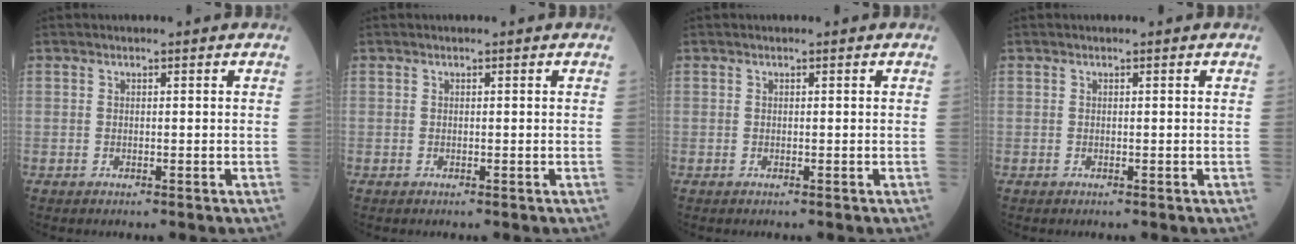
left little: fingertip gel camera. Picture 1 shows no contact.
{"total": 0.0}
{"total": 0.0}
{"total": 0.0}